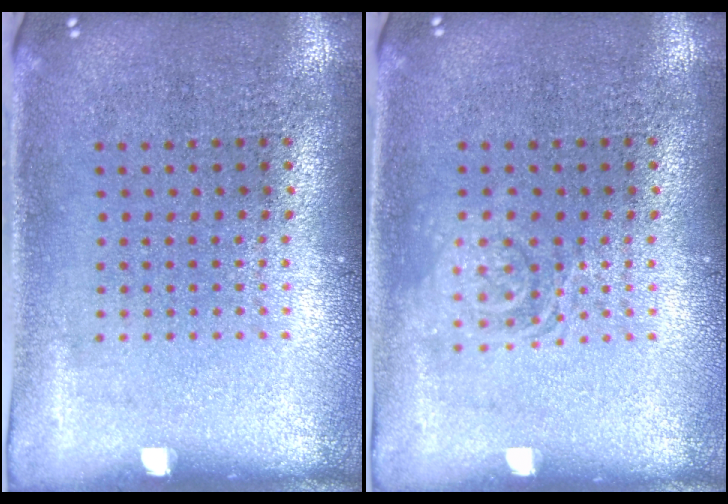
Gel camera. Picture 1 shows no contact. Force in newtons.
{"total": 1.8, "press": 1.8, "slide": 0.3}